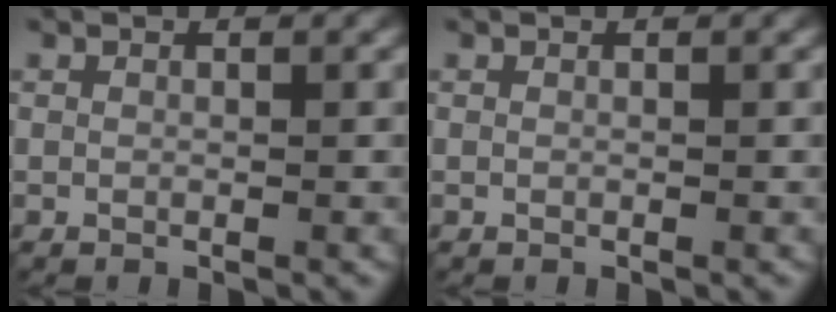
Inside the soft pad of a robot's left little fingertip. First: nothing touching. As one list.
[{"total": 0.0}]